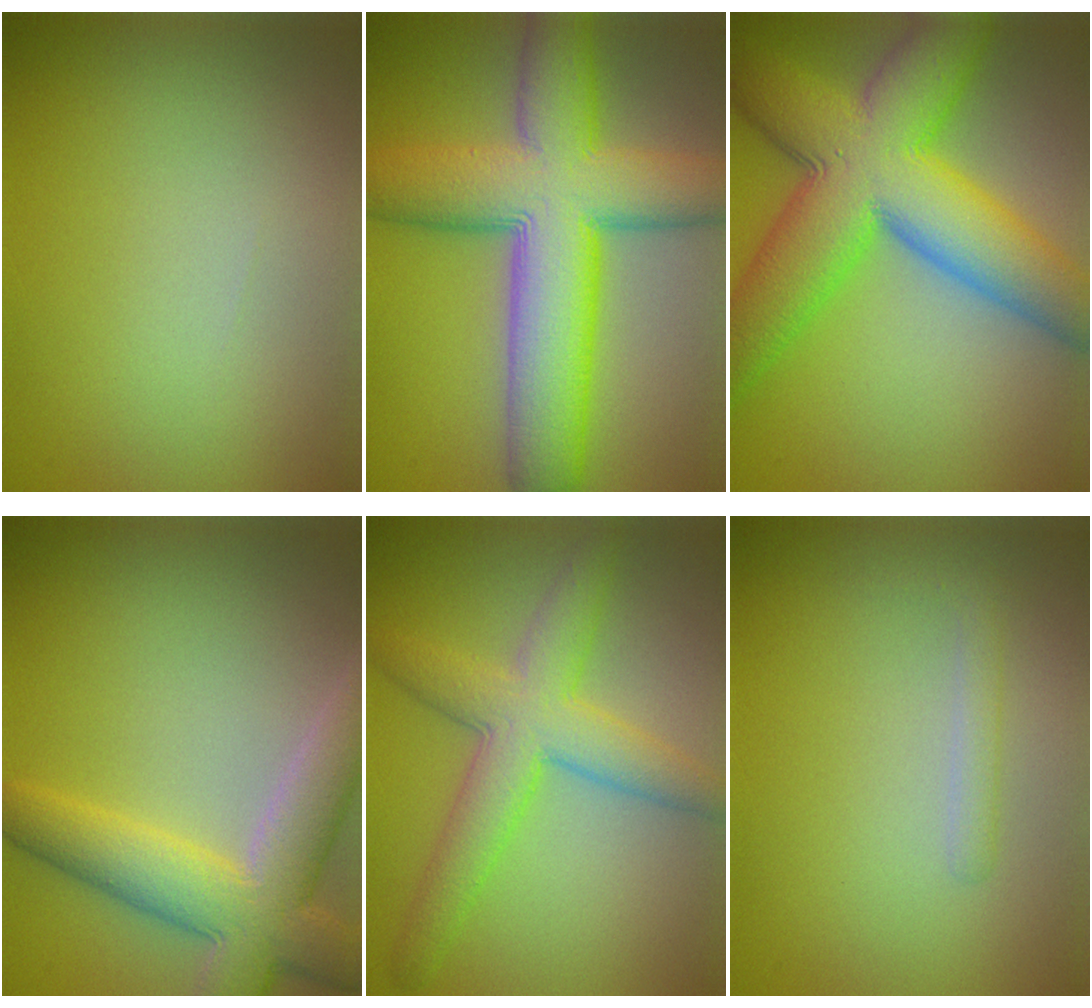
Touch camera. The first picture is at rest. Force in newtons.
{"total": 12.6, "press": 12.6, "slide": 0.5}
{"total": 13.4, "press": 13.4, "slide": 0.5}
{"total": 7.7, "press": 7.7, "slide": 0.8}
{"total": 6.1, "press": 6.1, "slide": 0.2}
{"total": 1.2, "press": 1.2, "slide": 0.1}